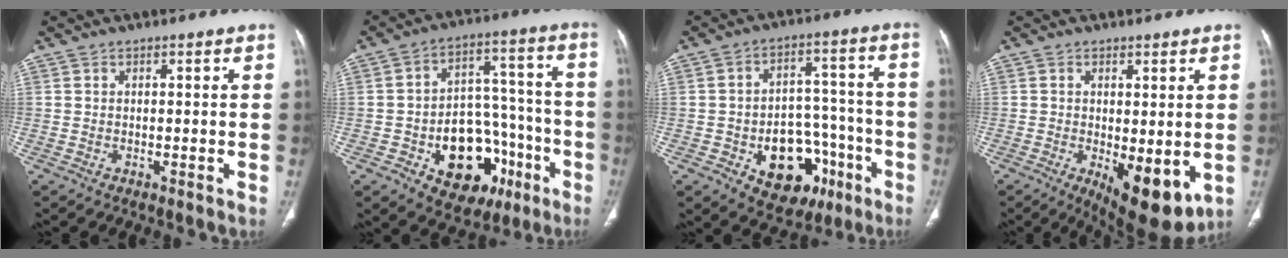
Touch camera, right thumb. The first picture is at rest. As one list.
[{"total": 19.2, "force": [-7.2, 12.9, 12.2], "torque": [-0.126, 0.060, -0.091]}, {"total": 16.2, "force": [-6.7, 11.0, 9.8], "torque": [-0.091, 0.055, -0.083]}, {"total": 10.8, "force": [-2.3, 4.4, 9.6], "torque": [-0.128, -0.025, -0.020]}]